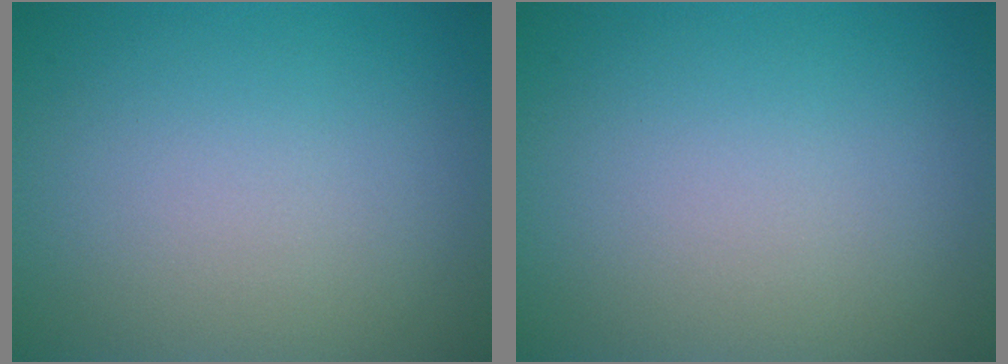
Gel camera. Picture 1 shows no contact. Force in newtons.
{"total": 0.0}